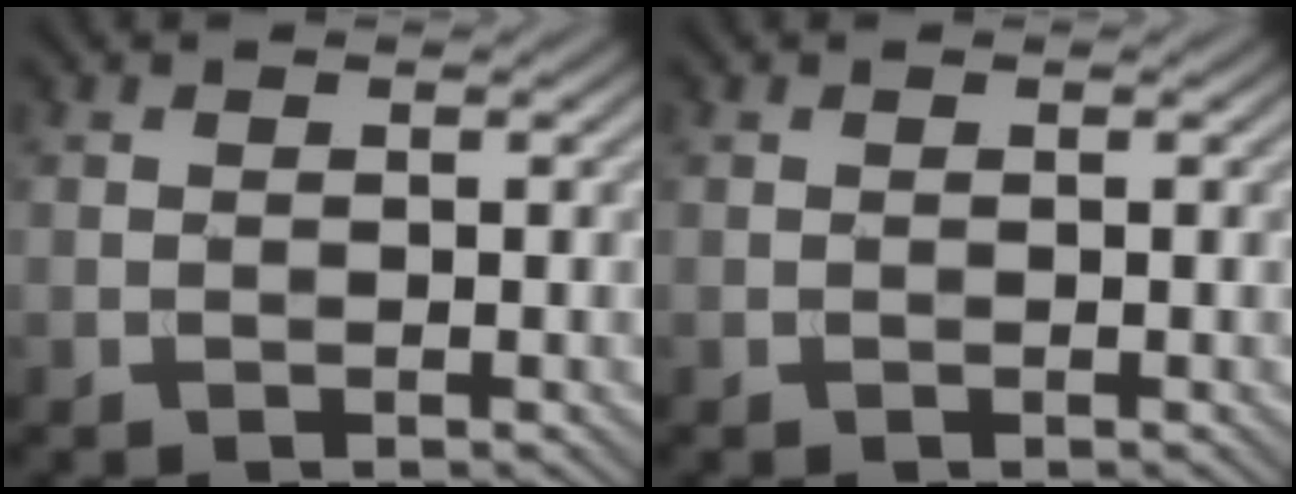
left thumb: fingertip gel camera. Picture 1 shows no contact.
{"total": 0.0}